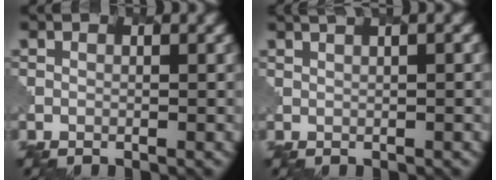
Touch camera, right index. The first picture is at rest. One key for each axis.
{"total": 3.9, "fx": 2.0, "fy": 1.4, "fz": 3.0, "tx": -0.025, "ty": 0.006, "tz": 0.020}